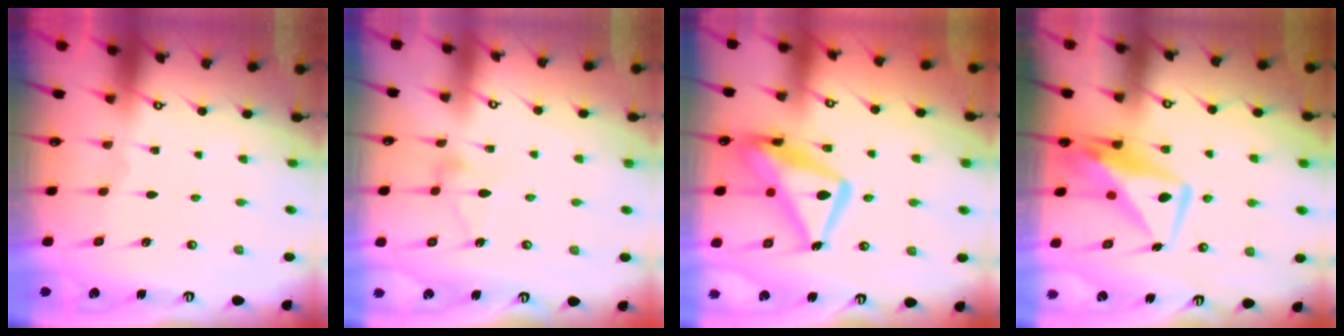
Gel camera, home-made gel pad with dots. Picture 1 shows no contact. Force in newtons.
{"total": 6.4, "press": 6.4, "slide": 0.3}
{"total": 18.2, "press": 18.1, "slide": 1.8}
{"total": 11.0, "press": 11.0, "slide": 0.8}